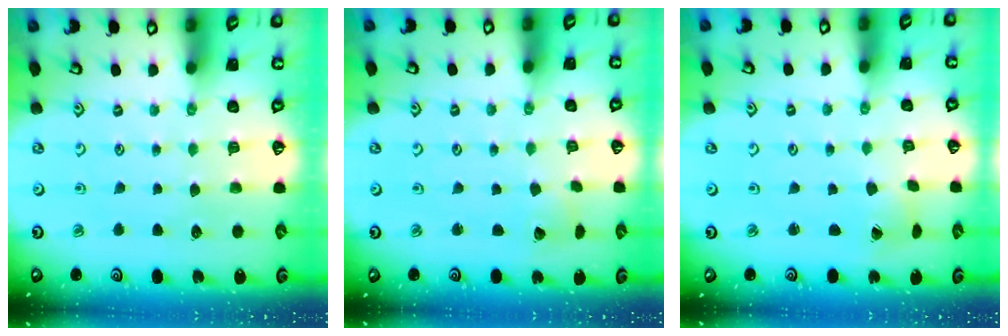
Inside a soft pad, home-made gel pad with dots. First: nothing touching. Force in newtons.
{"total": 2.6, "press": 2.5, "slide": 0.3}
{"total": 1.5, "press": 1.4, "slide": 0.2}